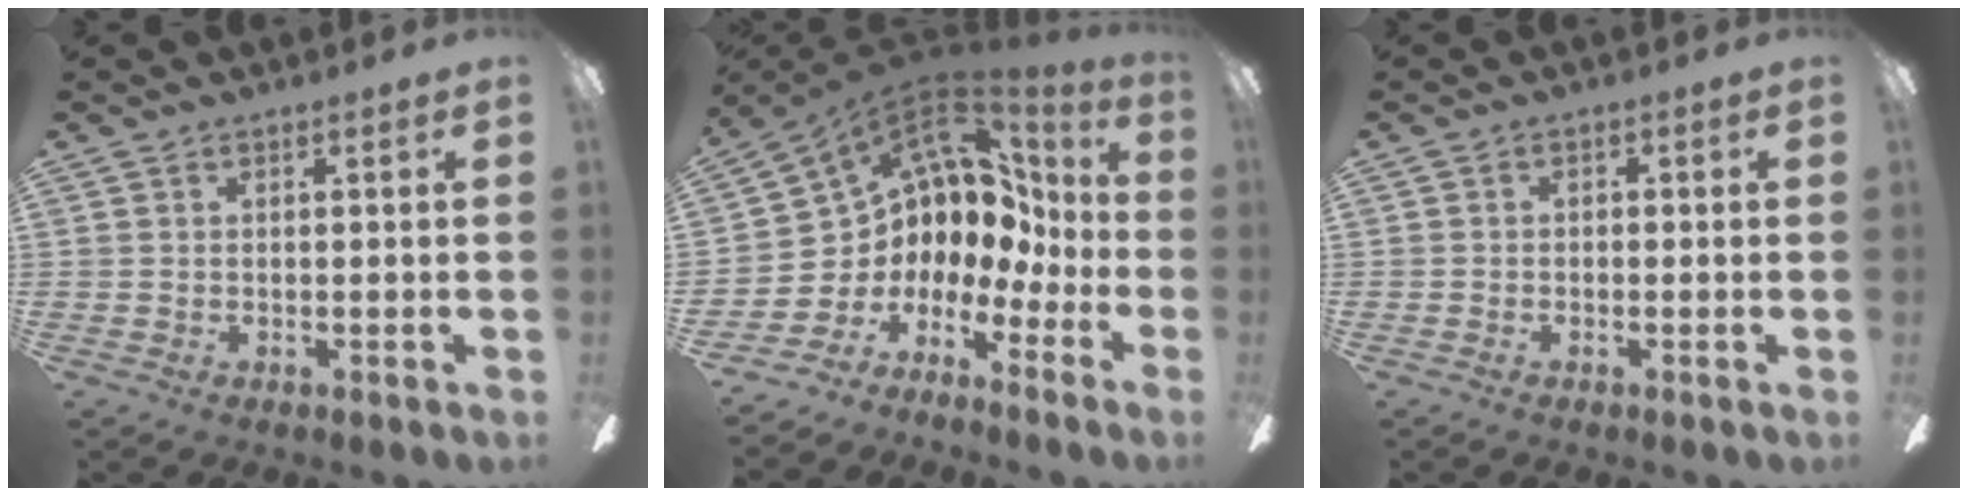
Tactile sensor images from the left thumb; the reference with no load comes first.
{"total": 5.5, "force": [3.2, 4.5, 0.8], "torque": [-0.036, -0.069, 0.060]}
{"total": 1.2, "force": [-0.9, 0.7, 0.5], "torque": [-0.009, 0.006, -0.019]}